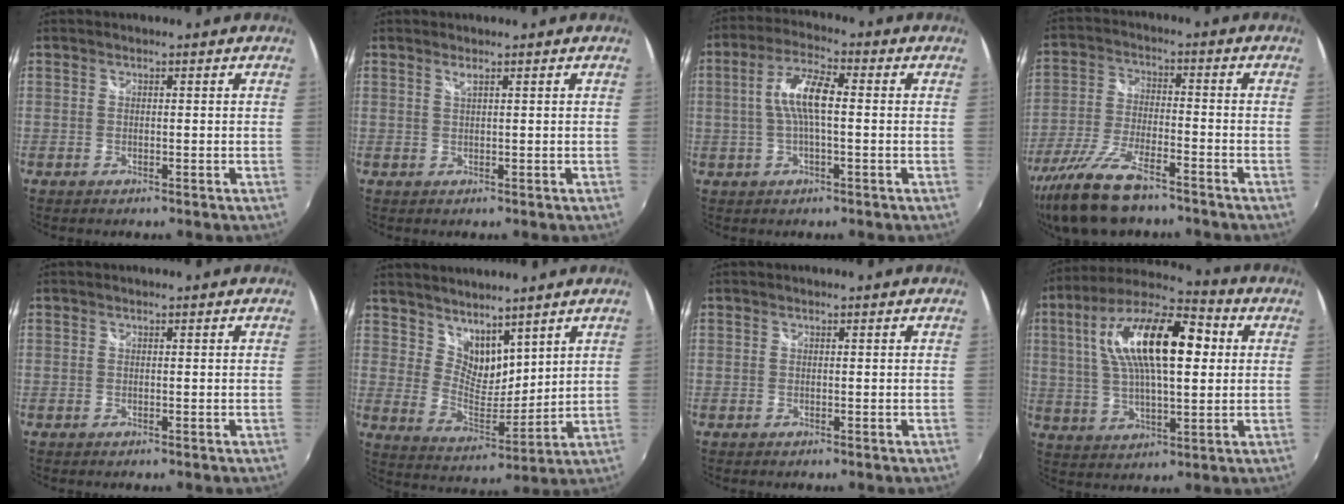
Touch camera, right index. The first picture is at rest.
{"total": 0.9, "force": [0.5, -0.2, 0.7], "torque": [-0.013, 0.002, 0.008]}
{"total": 8.0, "force": [0.2, 2.2, 7.7], "torque": [-0.153, 0.012, 0.004]}
{"total": 14.8, "force": [-11.2, 4.4, 8.6], "torque": [-0.189, -0.031, -0.208]}
{"total": 0.0}
{"total": 8.8, "force": [6.8, 4.4, 3.4], "torque": [-0.055, -0.001, 0.134]}
{"total": 0.0}
{"total": 19.9, "force": [4.5, 7.5, 17.8], "torque": [-0.326, 0.031, 0.071]}